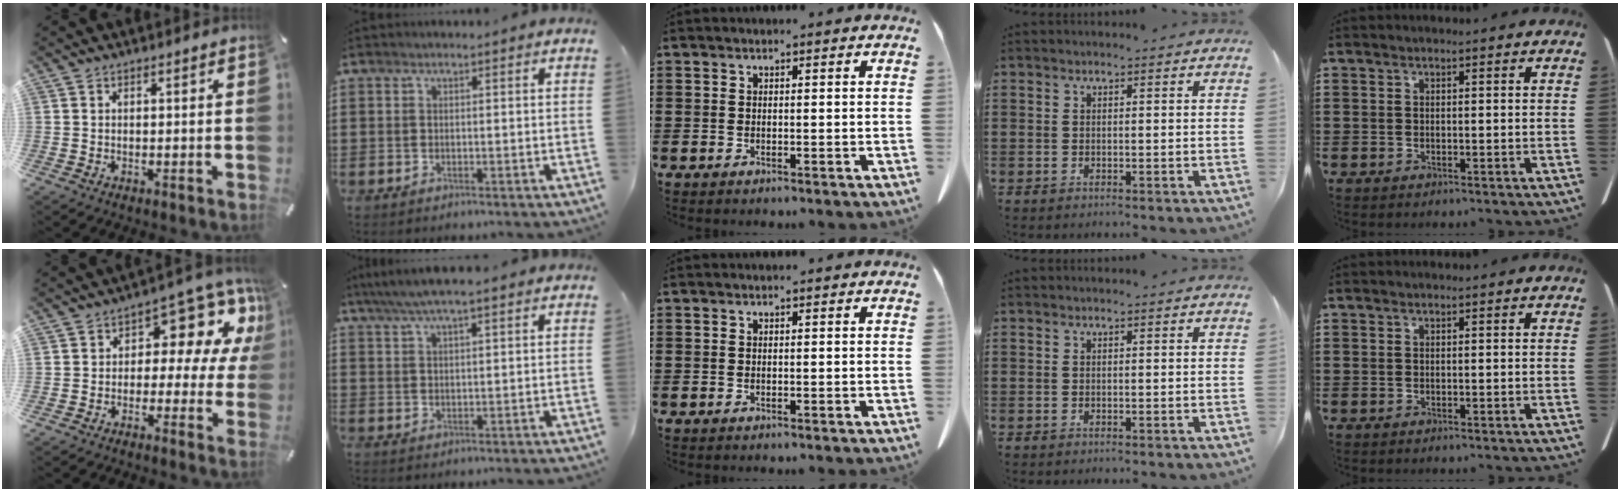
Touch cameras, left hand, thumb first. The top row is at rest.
{"thumb": {"total": 11.1, "force": [4.4, 6.4, 7.8], "torque": [-0.094, -0.040, 0.074]}, "index": {"total": 4.1, "force": [3.1, 0.3, 2.7], "torque": [-0.059, -0.003, 0.054]}}